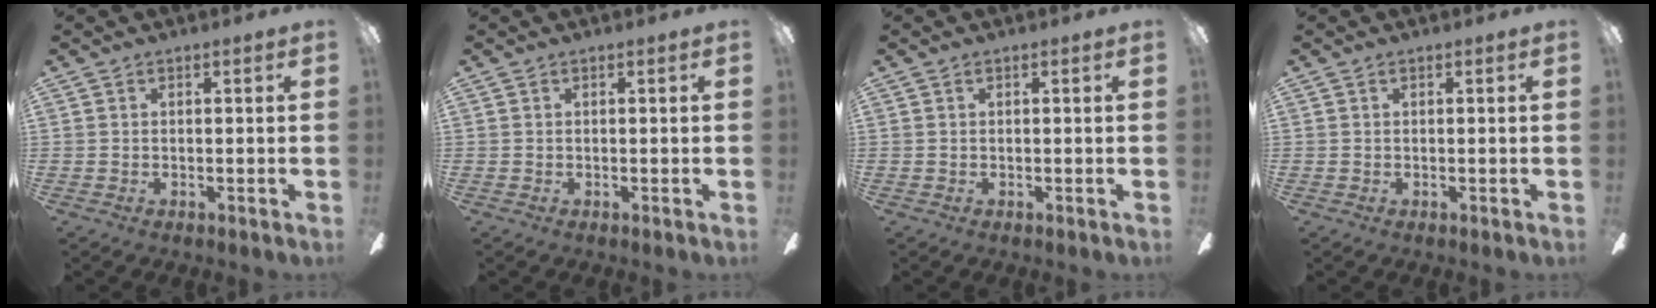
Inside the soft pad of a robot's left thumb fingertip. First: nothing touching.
{"total": 0.0}
{"total": 0.0}
{"total": 0.0}